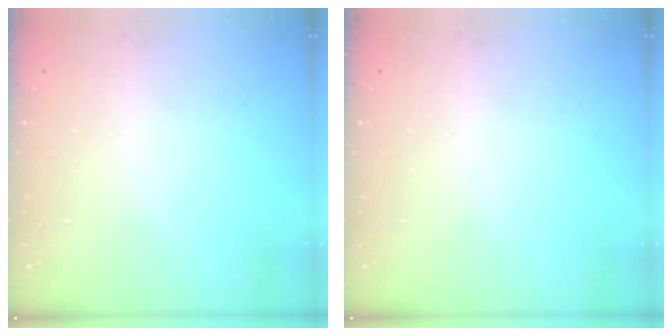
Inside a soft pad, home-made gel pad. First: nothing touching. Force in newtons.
{"total": 0.0}